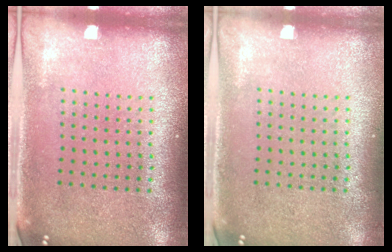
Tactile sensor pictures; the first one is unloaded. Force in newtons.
{"total": 0.0}